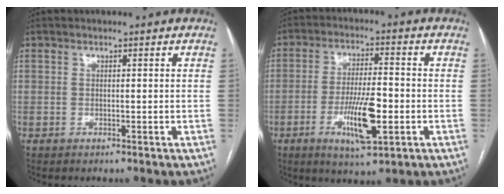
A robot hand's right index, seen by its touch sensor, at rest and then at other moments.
{"total": 9.8, "force": [-3.0, 2.0, 9.1], "torque": [-0.168, -0.008, -0.049]}